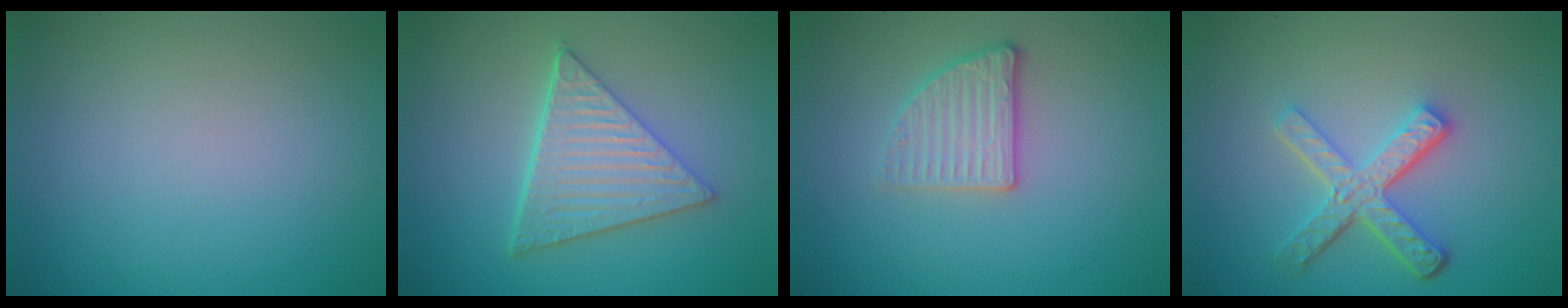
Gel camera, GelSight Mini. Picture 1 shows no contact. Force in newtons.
{"total": 5.9, "press": 4.3, "slide": 4.1}
{"total": 2.6, "press": 2.4, "slide": 1.0}
{"total": 4.8, "press": 3.6, "slide": 3.2}